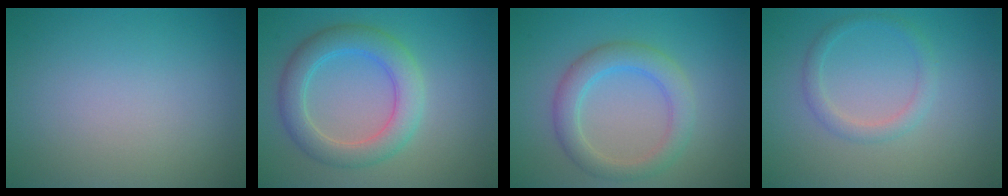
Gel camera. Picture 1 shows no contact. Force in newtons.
{"total": 4.7, "press": 4.7, "slide": 0.5}
{"total": 3.7, "press": 3.7, "slide": 0.2}
{"total": 1.7, "press": 1.7, "slide": 0.0}